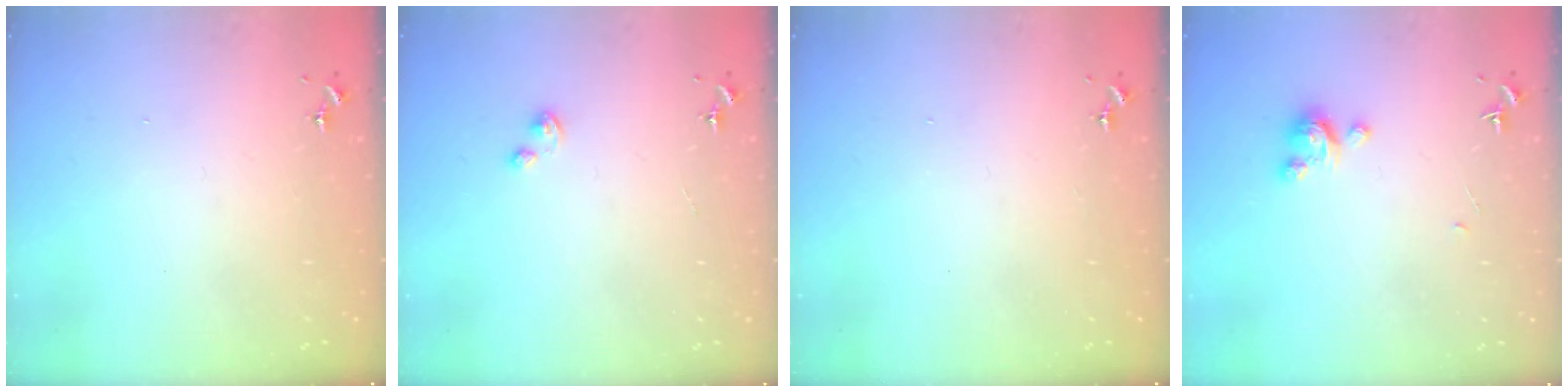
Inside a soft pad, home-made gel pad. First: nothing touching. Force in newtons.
{"total": 2.1, "press": 2.0, "slide": 0.5}
{"total": 0.0}
{"total": 3.8, "press": 3.8, "slide": 0.3}